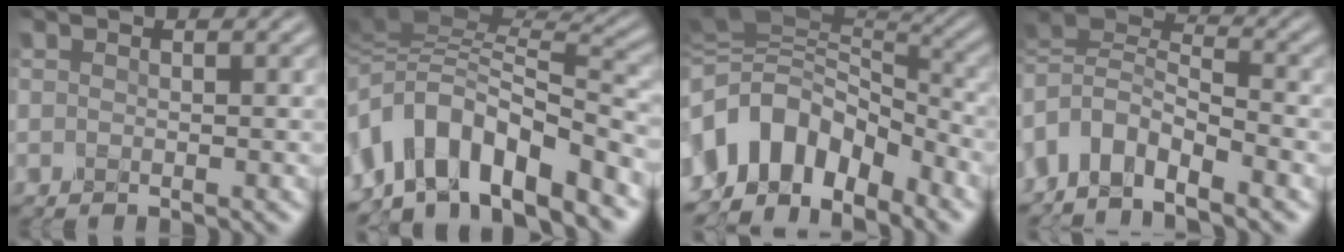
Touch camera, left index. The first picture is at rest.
{"total": 10.6, "force": [-5.0, 4.6, 8.2], "torque": [-0.125, 0.022, -0.100]}
{"total": 11.3, "force": [-5.4, 7.5, 6.5], "torque": [-0.127, 0.001, -0.095]}
{"total": 6.3, "force": [-3.2, 3.5, 4.1], "torque": [-0.075, 0.002, -0.075]}